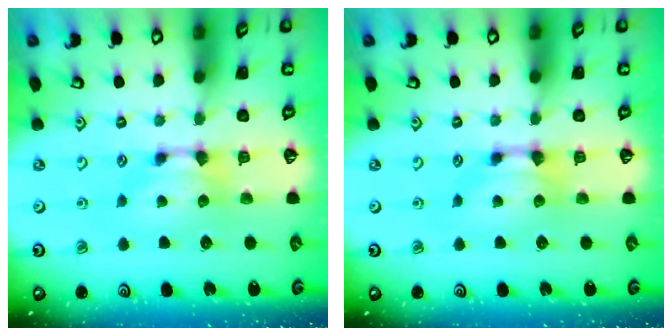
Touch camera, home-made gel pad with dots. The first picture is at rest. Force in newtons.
{"total": 0.0}